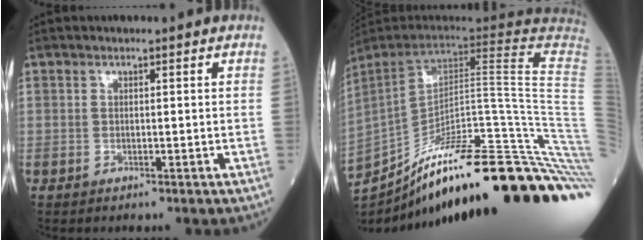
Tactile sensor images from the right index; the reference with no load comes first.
{"total": 41.2, "force": [-27.0, 2.4, 31.0], "torque": [-0.379, -0.046, -0.386]}